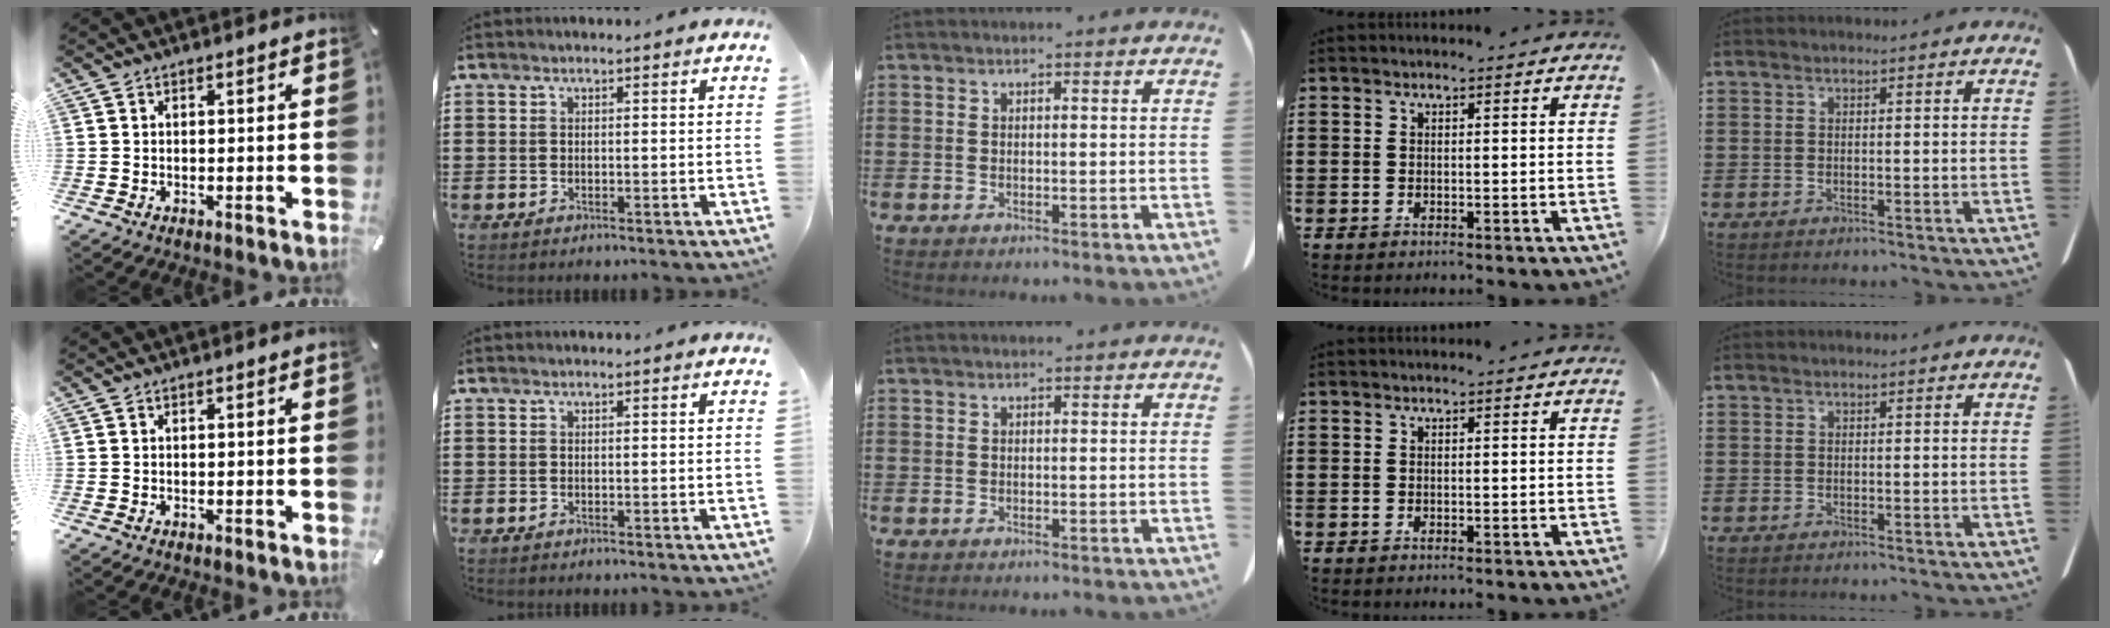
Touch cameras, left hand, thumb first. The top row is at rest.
{}